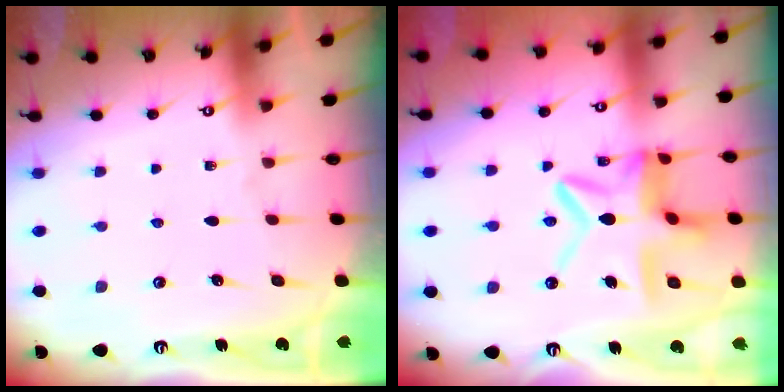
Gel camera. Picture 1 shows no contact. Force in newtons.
{"total": 13.1, "press": 13.0, "slide": 1.4}